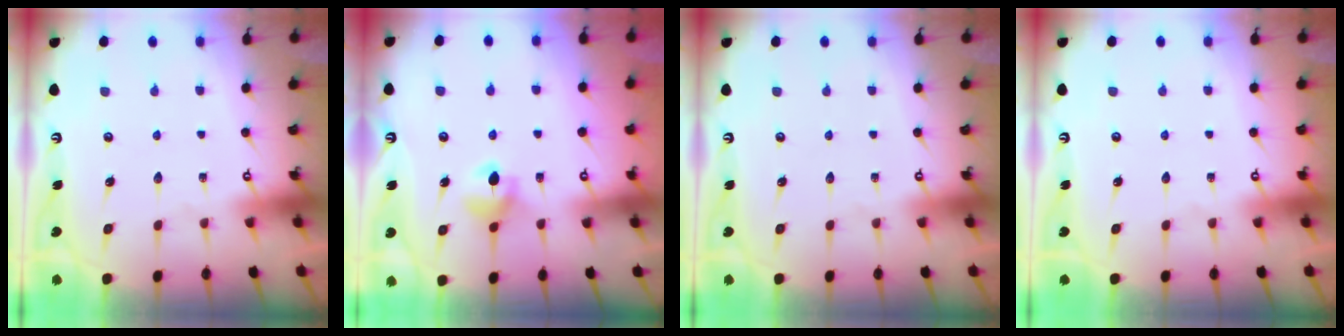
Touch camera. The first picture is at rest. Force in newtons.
{"total": 5.9, "press": 5.9, "slide": 0.7}
{"total": 0.0}
{"total": 0.0}